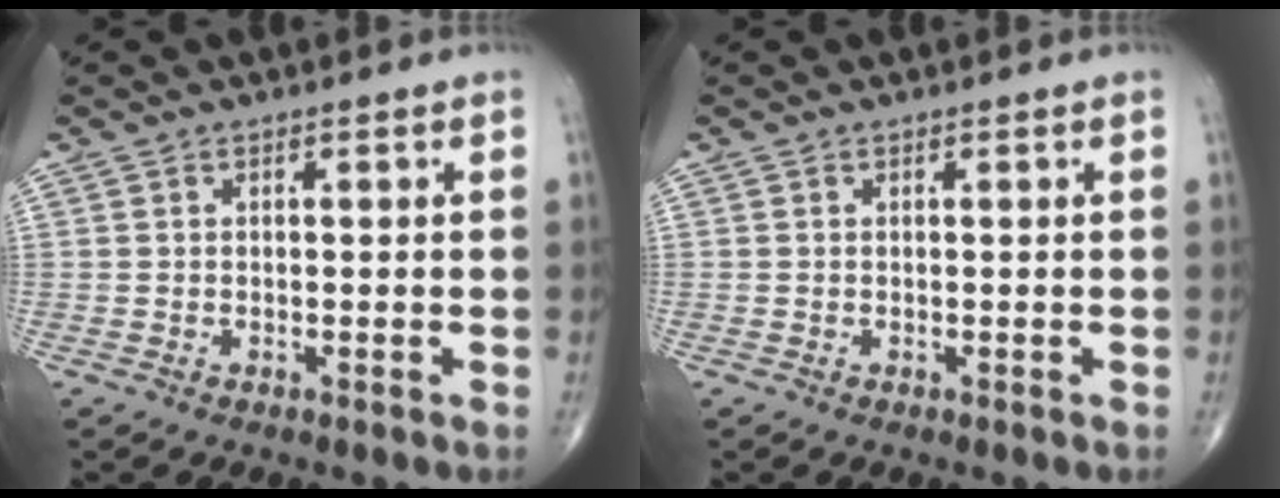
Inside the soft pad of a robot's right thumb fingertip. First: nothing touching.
{"total": 0.0}